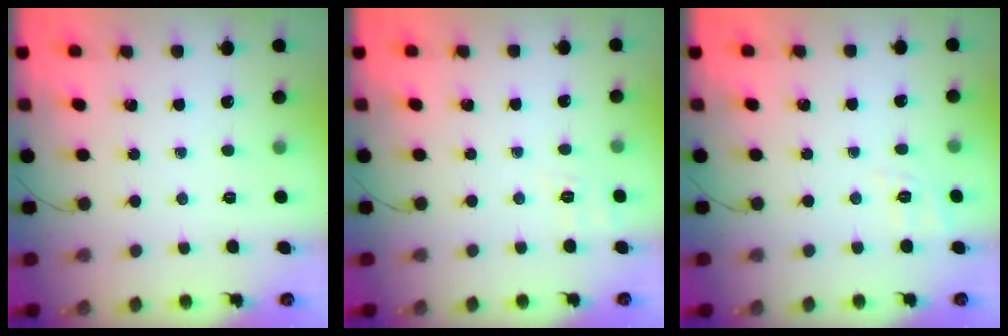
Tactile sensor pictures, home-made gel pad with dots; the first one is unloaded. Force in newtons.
{"total": 2.1, "press": 0.8, "slide": 2.0}
{"total": 2.1, "press": 0.4, "slide": 2.1}